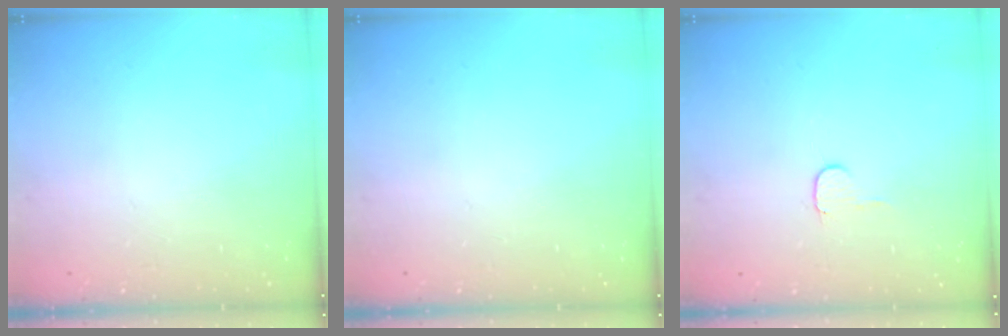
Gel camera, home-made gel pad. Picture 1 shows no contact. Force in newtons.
{"total": 0.0}
{"total": 4.4, "press": 4.4, "slide": 0.3}